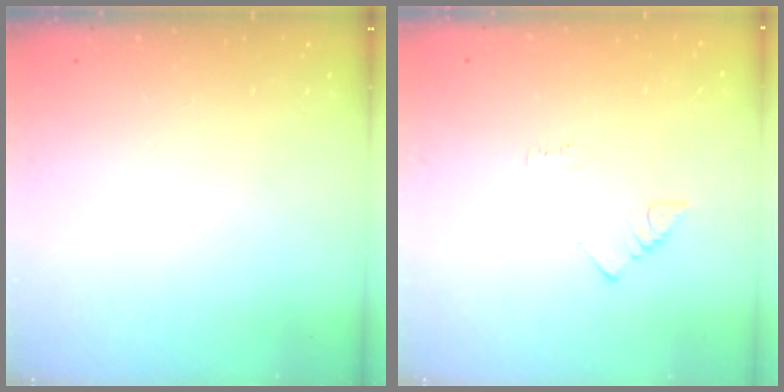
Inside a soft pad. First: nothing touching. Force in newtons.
{"total": 1.5, "press": 1.5, "slide": 0.3}